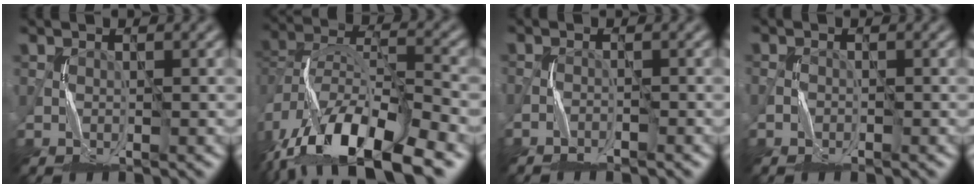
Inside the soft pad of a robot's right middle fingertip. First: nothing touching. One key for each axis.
{"total": 14.3, "fx": -9.7, "fy": 5.6, "fz": 8.9, "tx": -0.177, "ty": 0.004, "tz": -0.170}
{"total": 1.7, "fx": -1.7, "fy": 0.0, "fz": -0.1, "tx": 0.001, "ty": 0.000, "tz": -0.033}
{"total": 0.9, "fx": -0.7, "fy": 0.5, "fz": -0.1, "tx": 0.004, "ty": 0.002, "tz": -0.017}